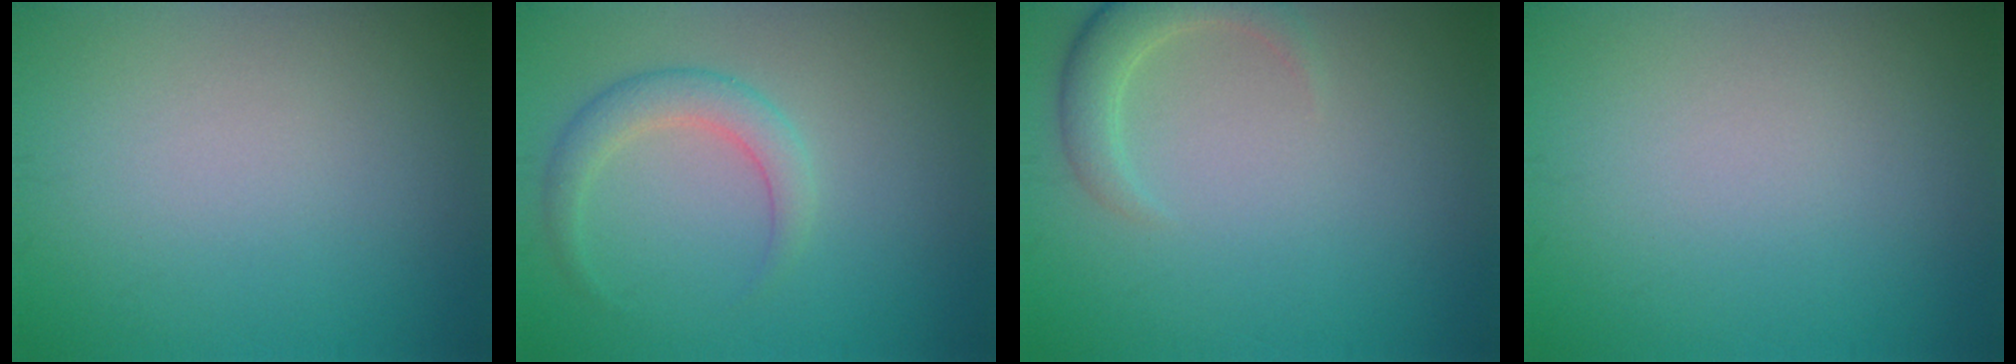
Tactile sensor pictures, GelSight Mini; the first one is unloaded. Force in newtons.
{"total": 2.6, "press": 2.6, "slide": 0.2}
{"total": 2.9, "press": 2.8, "slide": 0.3}
{"total": 0.0}